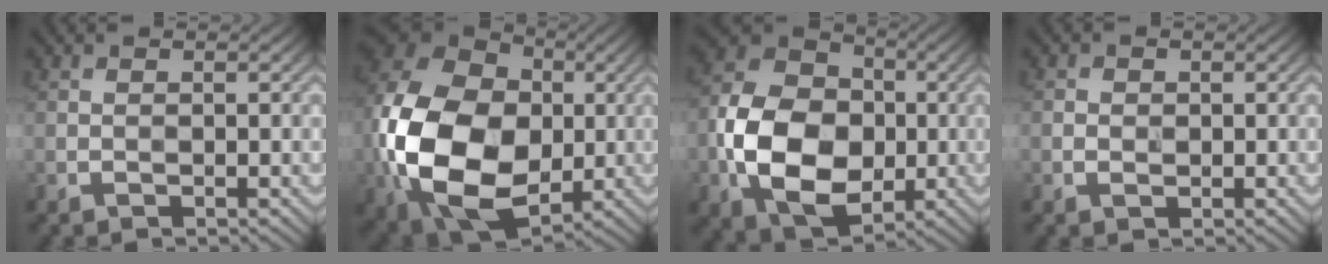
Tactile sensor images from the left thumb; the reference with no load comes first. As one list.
[{"total": 20.2, "force": [-2.5, 14.3, 14.1], "torque": [-0.347, -0.028, -0.045]}, {"total": 13.5, "force": [-2.4, 9.9, 8.9], "torque": [-0.197, -0.012, -0.054]}, {"total": 1.0, "force": [0.1, 0.9, 0.4], "torque": [-0.005, -0.001, -0.002]}]